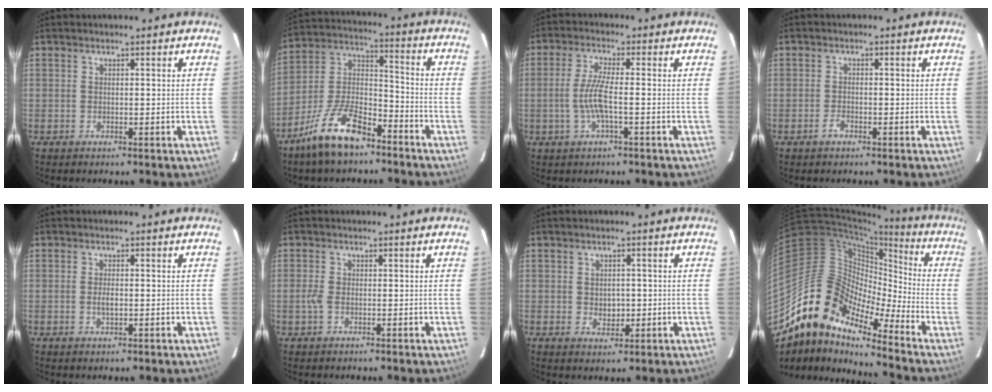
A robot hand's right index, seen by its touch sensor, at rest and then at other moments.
{"total": 14.3, "force": [-9.6, 5.6, 9.0], "torque": [-0.188, 0.013, -0.178]}
{"total": 5.9, "force": [-1.5, 0.2, 5.7], "torque": [-0.117, -0.003, -0.028]}
{"total": 1.8, "force": [-1.2, 0.9, 0.9], "torque": [-0.020, 0.001, -0.024]}
{"total": 2.0, "force": [-0.3, 0.8, 1.8], "torque": [-0.033, -0.001, -0.005]}
{"total": 2.0, "force": [-0.5, 1.1, 1.6], "torque": [-0.037, 0.000, -0.010]}
{"total": 3.4, "force": [-0.3, 2.6, 2.1], "torque": [-0.032, 0.001, 0.000]}
{"total": 15.9, "force": [-12.5, 5.4, 8.2], "torque": [-0.128, 0.005, -0.257]}